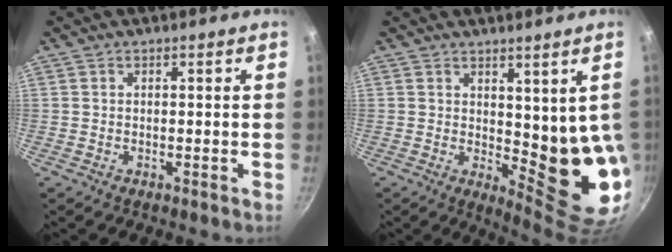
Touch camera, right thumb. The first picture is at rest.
{"total": 10.7, "force": [2.0, 4.3, 9.6], "torque": [-0.098, -0.036, 0.040]}